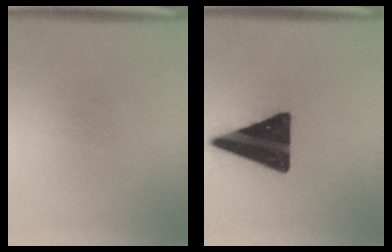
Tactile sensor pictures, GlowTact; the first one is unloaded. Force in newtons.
{"total": 19.1}